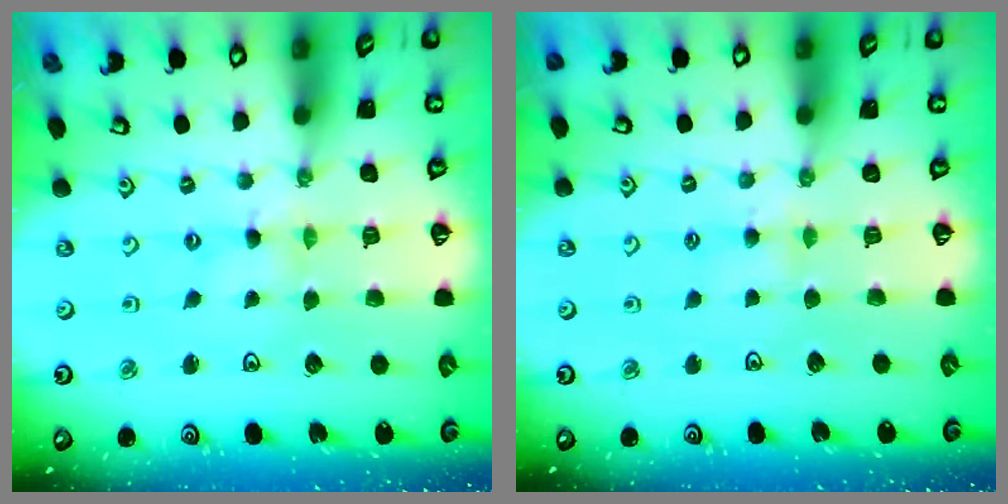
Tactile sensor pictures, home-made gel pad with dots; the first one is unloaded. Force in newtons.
{"total": 3.9, "press": 3.8, "slide": 0.7}